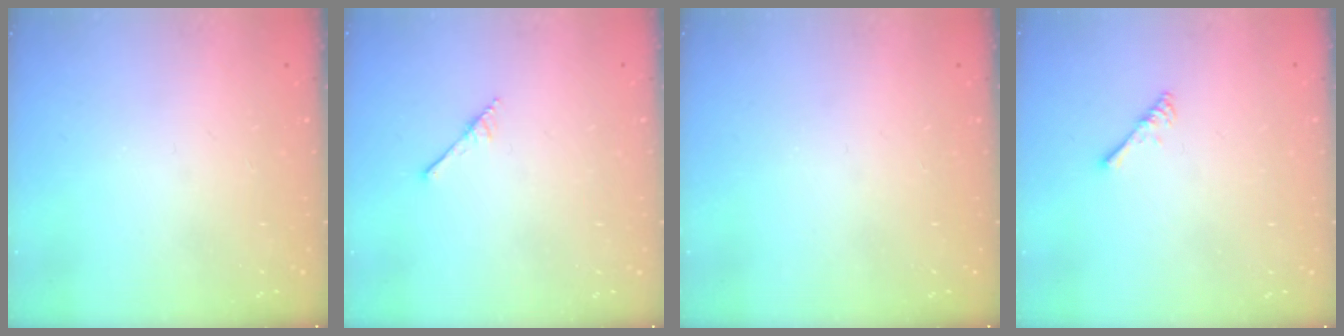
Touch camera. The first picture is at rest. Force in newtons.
{"total": 2.9, "press": 2.9, "slide": 0.2}
{"total": 0.0}
{"total": 2.4, "press": 2.4, "slide": 0.4}